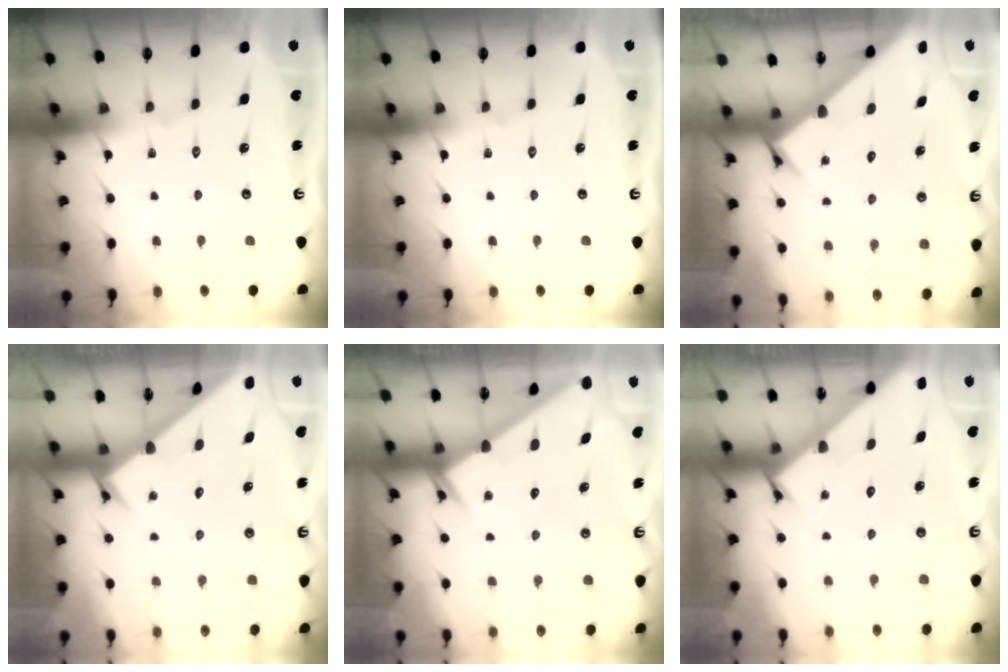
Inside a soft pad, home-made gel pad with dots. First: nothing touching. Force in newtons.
{"total": 0.0}
{"total": 3.4, "press": 3.4, "slide": 0.2}
{"total": 2.7, "press": 2.7, "slide": 0.1}
{"total": 2.3, "press": 2.3, "slide": 0.1}
{"total": 2.5, "press": 2.5, "slide": 0.1}